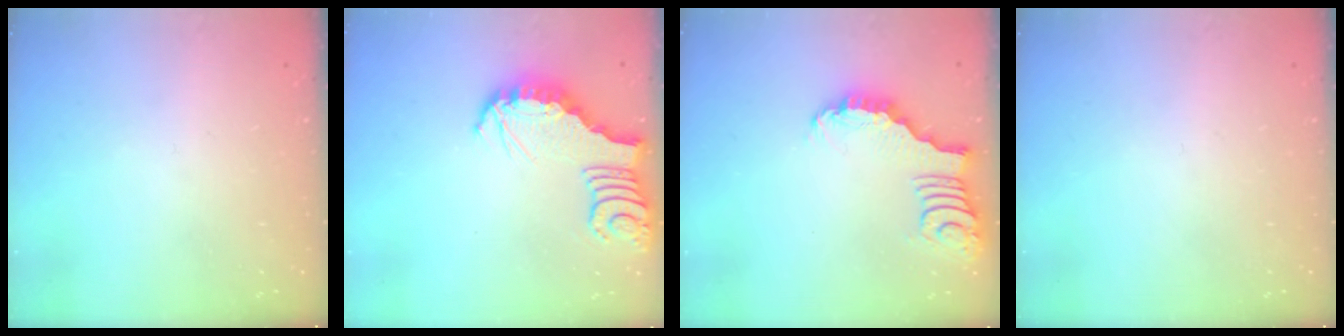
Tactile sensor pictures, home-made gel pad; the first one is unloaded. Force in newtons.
{"total": 4.0, "press": 3.9, "slide": 0.8}
{"total": 3.2, "press": 3.2, "slide": 0.2}
{"total": 0.0}